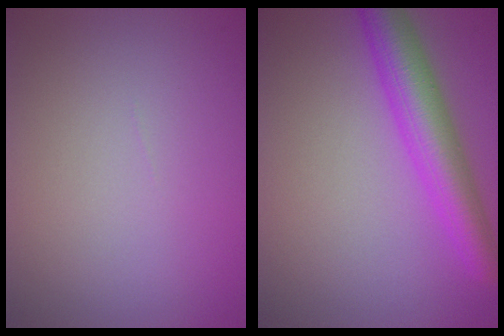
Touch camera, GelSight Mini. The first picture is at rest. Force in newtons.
{"total": 5.3, "press": 5.3, "slide": 0.1}